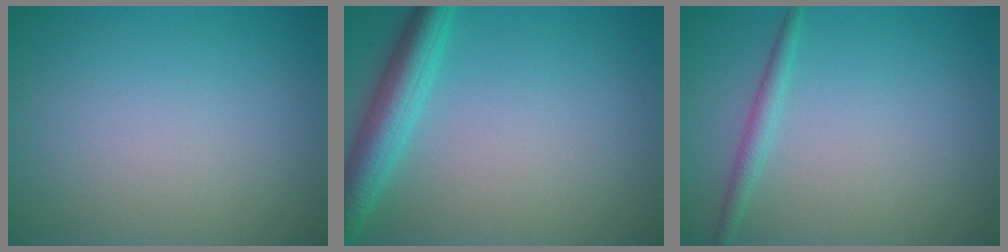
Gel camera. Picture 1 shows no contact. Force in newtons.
{"total": 4.5, "press": 4.4, "slide": 0.2}
{"total": 1.4, "press": 1.4, "slide": 0.1}